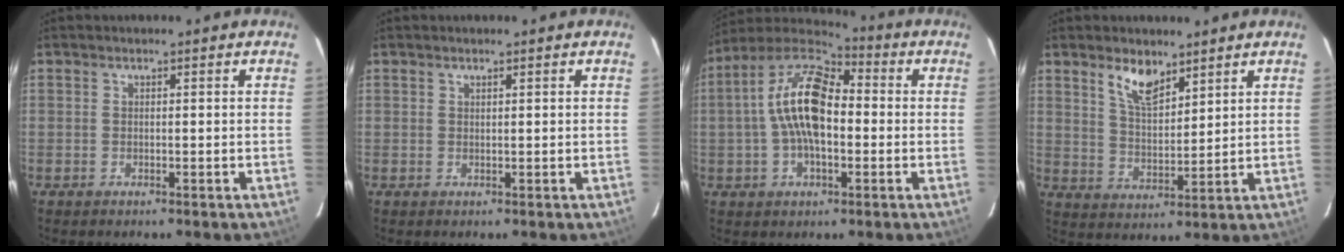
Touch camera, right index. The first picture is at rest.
{"total": 0.5, "force": [0.4, 0.0, 0.3], "torque": [-0.004, 0.001, 0.009]}
{"total": 14.4, "force": [-0.3, 7.0, 12.5], "torque": [-0.242, 0.019, -0.014]}
{"total": 7.0, "force": [4.9, 2.7, 4.2], "torque": [-0.074, 0.002, 0.095]}